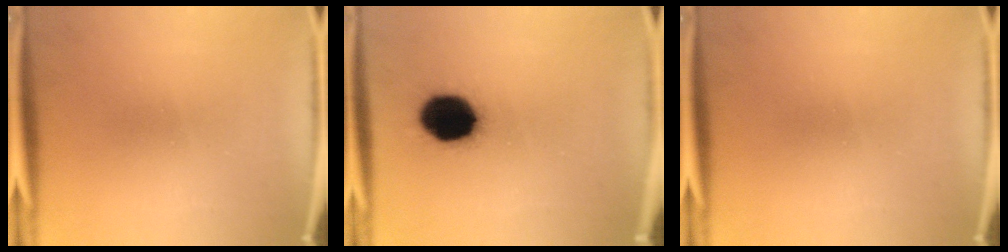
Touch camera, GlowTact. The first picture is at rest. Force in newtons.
{"total": 15.3}
{"total": 0.0}